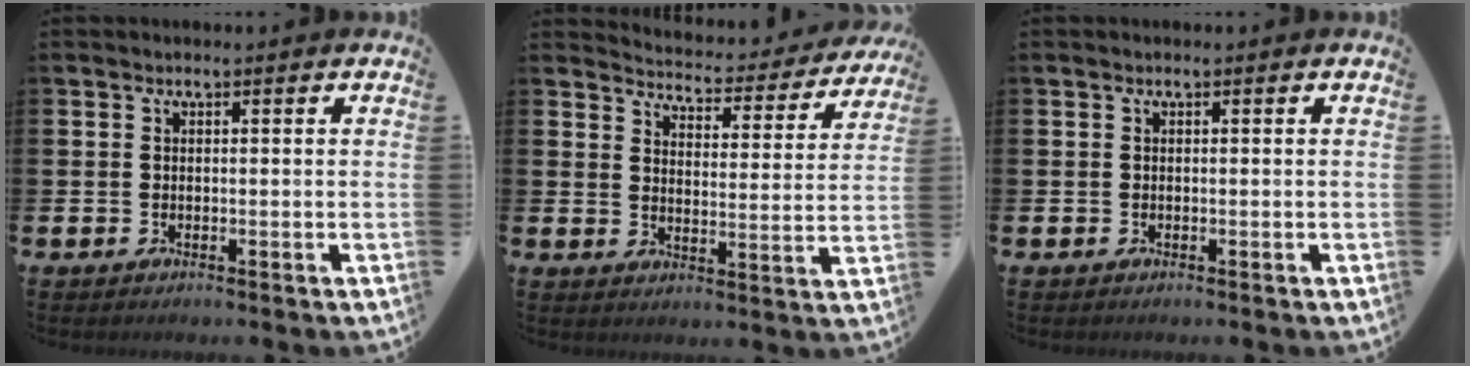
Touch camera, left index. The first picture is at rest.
{"total": 4.3, "force": [4.3, 0.7, 0.4], "torque": [-0.029, -0.040, 0.068]}
{"total": 0.0}